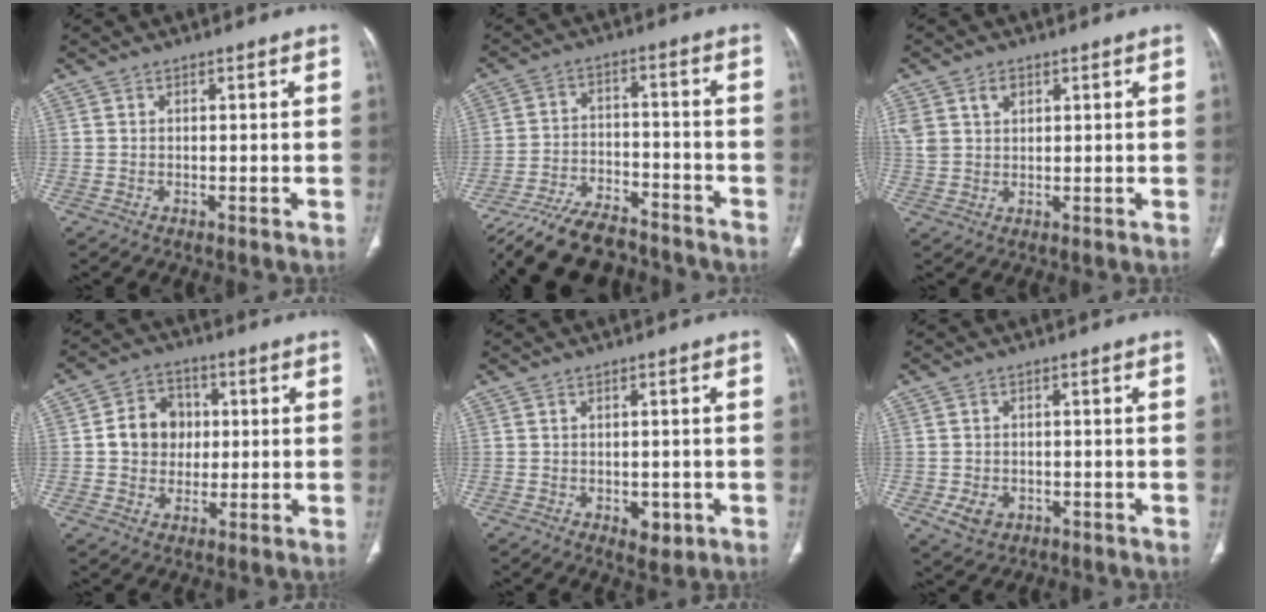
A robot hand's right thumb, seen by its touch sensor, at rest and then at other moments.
{"total": 17.8, "force": [-15.3, 6.5, 6.5], "torque": [-0.128, 0.061, -0.243]}
{"total": 5.6, "force": [2.5, 4.0, 3.0], "torque": [-0.050, 0.000, 0.056]}
{"total": 9.2, "force": [0.7, 7.9, 4.6], "torque": [-0.041, 0.009, 0.006]}
{"total": 3.6, "force": [-1.1, 2.3, 2.6], "torque": [-0.019, -0.001, -0.005]}
{"total": 4.3, "force": [-1.4, 3.4, 2.1], "torque": [-0.028, 0.004, -0.012]}